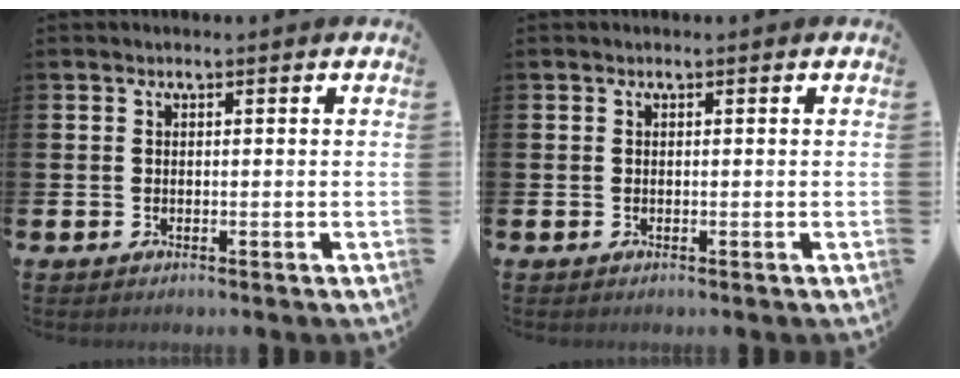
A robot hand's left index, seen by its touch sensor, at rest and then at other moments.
{"total": 0.0}